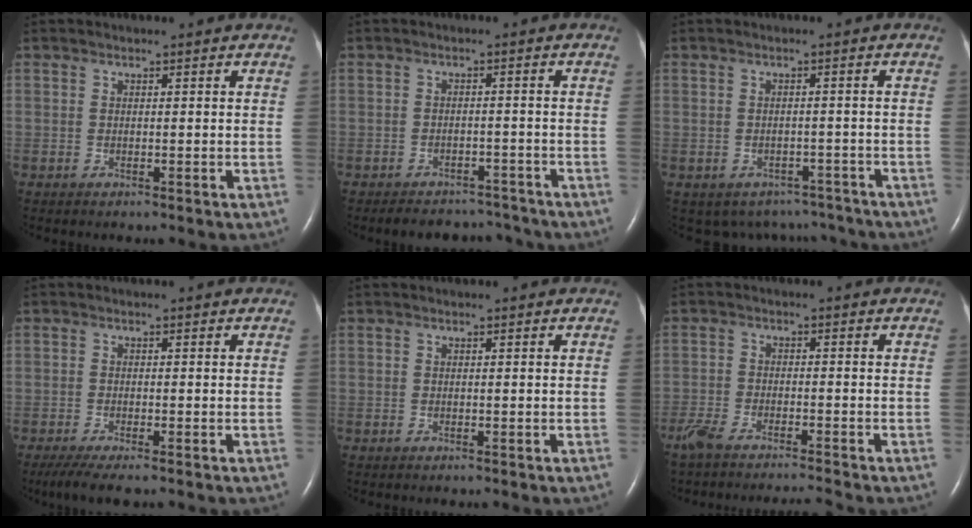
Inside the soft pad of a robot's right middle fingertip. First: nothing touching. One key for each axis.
{"total": 7.5, "fx": -6.9, "fy": 2.7, "fz": 0.8, "tx": -0.006, "ty": 0.010, "tz": -0.086}
{"total": 7.6, "fx": -6.3, "fy": 4.1, "fz": 0.6, "tx": 0.001, "ty": 0.018, "tz": -0.068}
{"total": 4.8, "fx": -3.5, "fy": 0.6, "fz": 3.1, "tx": -0.057, "ty": -0.013, "tz": -0.058}
{"total": 0.0}
{"total": 6.8, "fx": -6.2, "fy": -0.1, "fz": 2.8, "tx": -0.050, "ty": -0.015, "tz": -0.108}